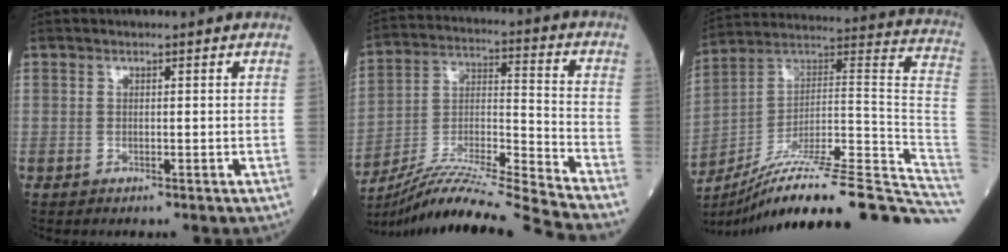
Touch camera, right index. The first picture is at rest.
{"total": 21.1, "force": [-19.5, -2.9, 7.5], "torque": [-0.153, -0.021, -0.335]}
{"total": 30.7, "force": [-24.3, 2.0, 18.6], "torque": [-0.172, 0.024, -0.363]}